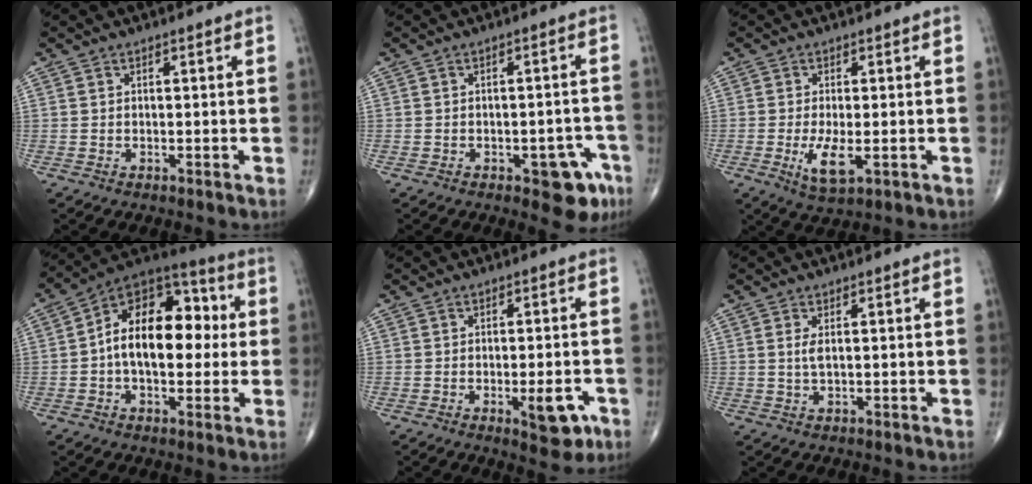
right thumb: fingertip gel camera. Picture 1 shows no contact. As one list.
[{"total": 6.9, "force": [-3.5, 3.2, 5.0], "torque": [-0.032, 0.021, -0.038]}, {"total": 5.6, "force": [-1.4, 2.0, 5.1], "torque": [-0.099, -0.014, -0.019]}, {"total": 18.4, "force": [1.1, 10.8, 14.8], "torque": [-0.201, 0.039, 0.008]}, {"total": 6.1, "force": [-2.4, 2.4, 5.1], "torque": [-0.050, 0.003, -0.026]}, {"total": 1.9, "force": [0.5, 0.5, 1.7], "torque": [-0.043, -0.004, 0.015]}]